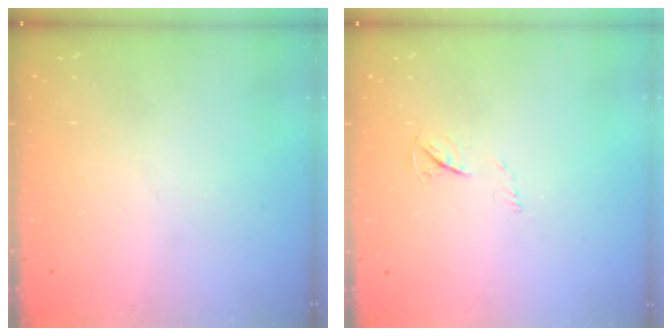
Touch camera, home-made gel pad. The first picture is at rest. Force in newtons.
{"total": 3.3, "press": 3.2, "slide": 0.5}